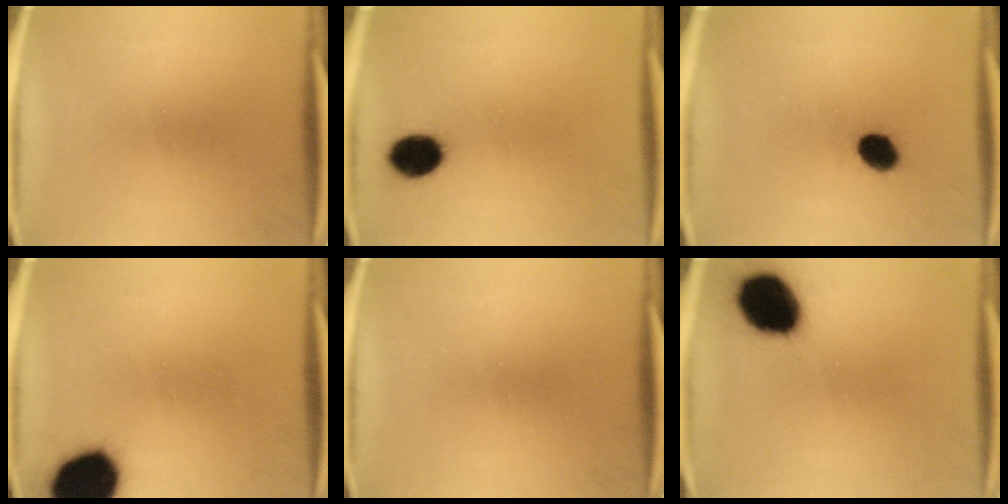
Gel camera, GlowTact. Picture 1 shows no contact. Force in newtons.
{"total": 8.0}
{"total": 6.4}
{"total": 19.0}
{"total": 0.0}
{"total": 16.8}